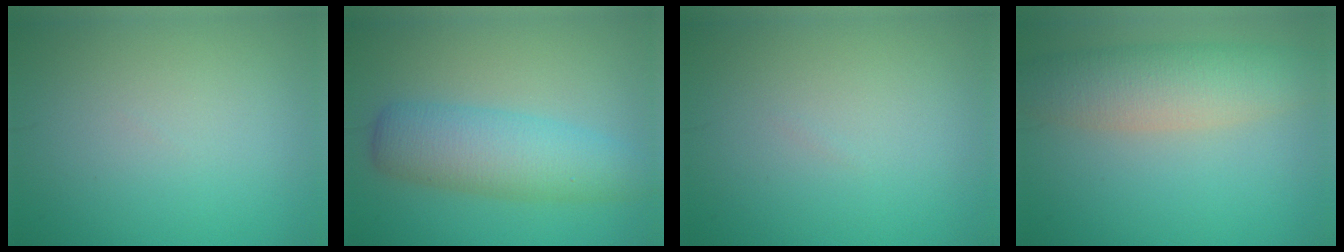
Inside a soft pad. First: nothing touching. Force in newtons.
{"total": 5.7, "press": 5.7, "slide": 0.3}
{"total": 0.0}
{"total": 6.0, "press": 6.0, "slide": 0.4}